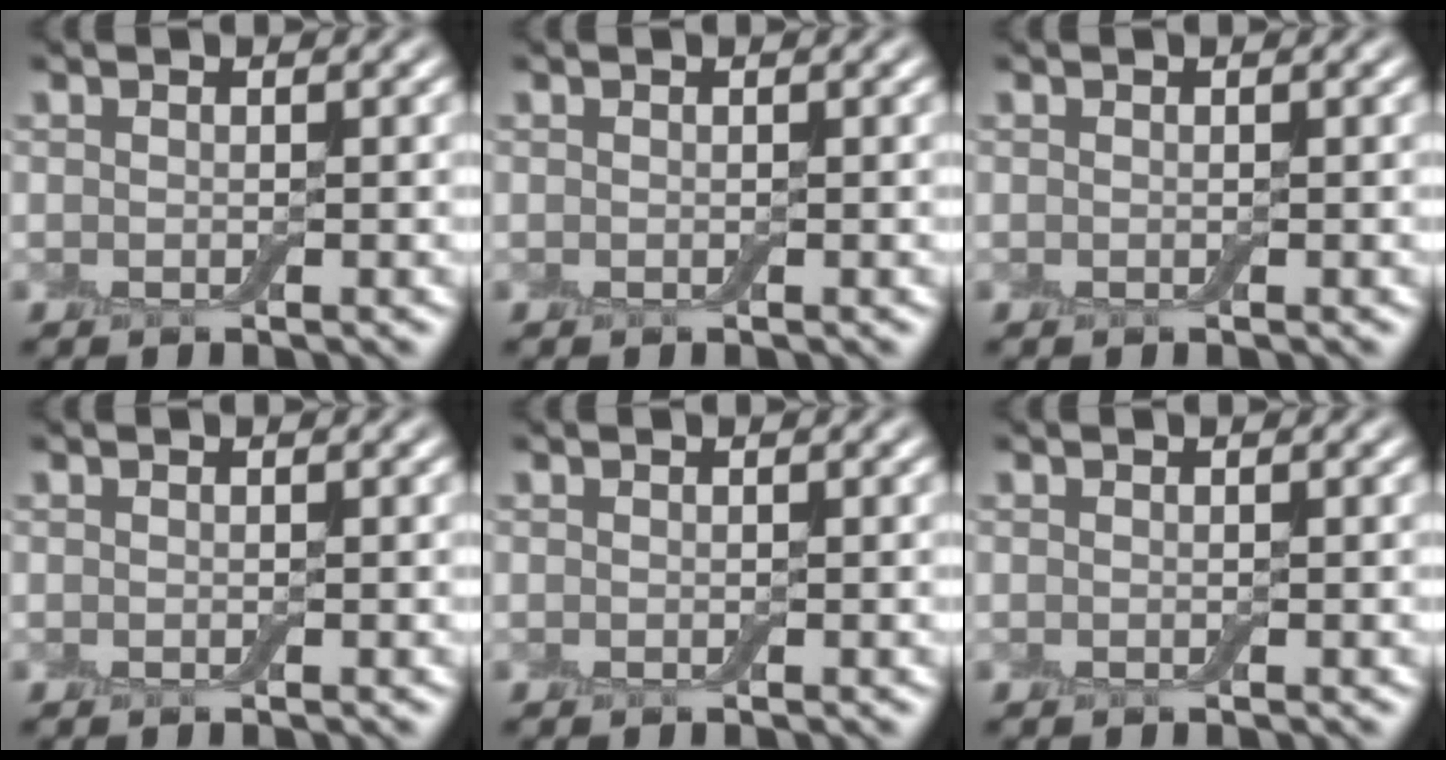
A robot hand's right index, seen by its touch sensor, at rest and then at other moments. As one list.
[{"total": 0.0}, {"total": 0.0}, {"total": 0.0}, {"total": 0.0}, {"total": 0.0}]